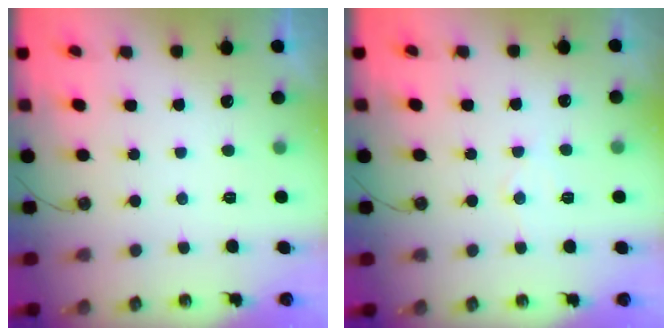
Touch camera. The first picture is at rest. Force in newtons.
{"total": 6.5, "press": 6.5, "slide": 0.8}